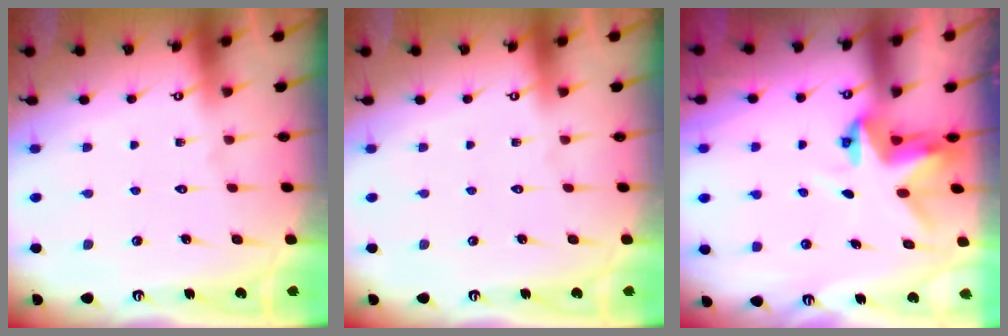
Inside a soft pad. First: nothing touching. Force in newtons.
{"total": 0.0}
{"total": 4.5, "press": 4.4, "slide": 0.3}